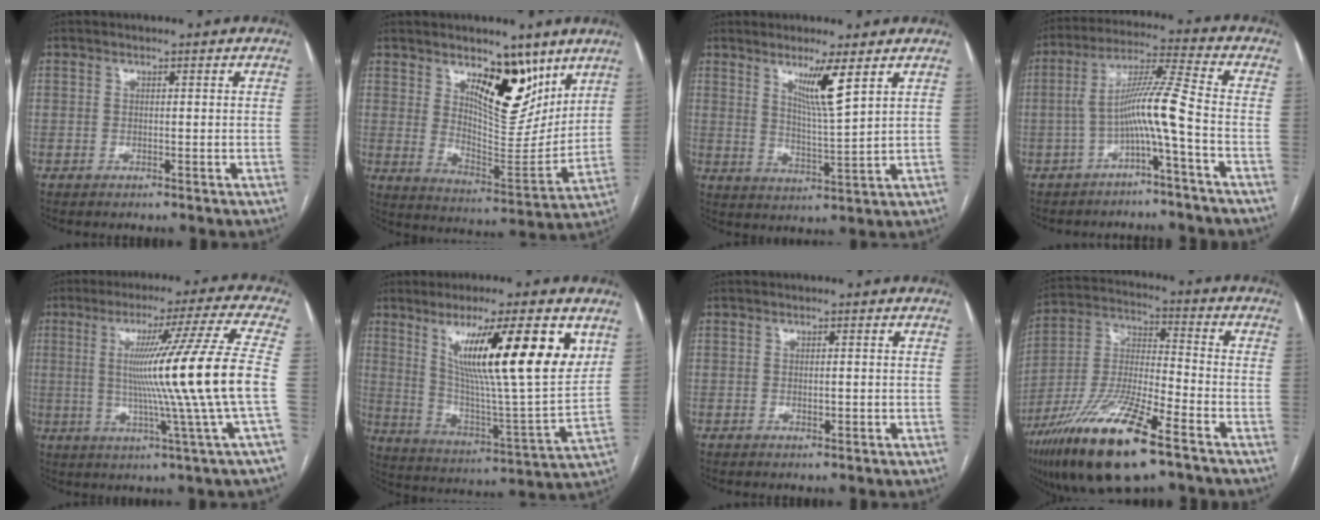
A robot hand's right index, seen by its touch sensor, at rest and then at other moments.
{"total": 13.0, "force": [7.7, 5.1, 9.2], "torque": [-0.131, -0.019, 0.136]}
{"total": 6.7, "force": [3.8, -0.6, 5.5], "torque": [-0.097, -0.019, 0.069]}
{"total": 8.6, "force": [-2.9, -1.1, 8.0], "torque": [-0.149, 0.028, -0.051]}
{"total": 17.1, "force": [-0.4, -3.4, 16.8], "torque": [-0.258, -0.010, -0.013]}
{"total": 20.2, "force": [8.8, 1.1, 18.2], "torque": [-0.287, -0.015, 0.141]}
{"total": 1.0, "force": [-0.2, 0.4, 1.0], "torque": [-0.016, -0.001, -0.001]}
{"total": 19.1, "force": [-11.6, 3.2, 14.9], "torque": [-0.320, -0.033, -0.209]}